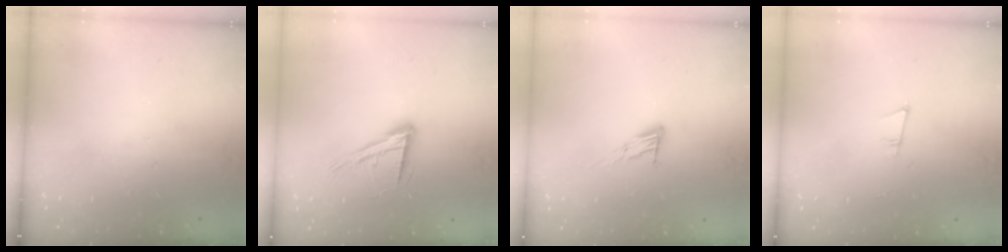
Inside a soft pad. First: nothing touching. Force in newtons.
{"total": 14.6, "press": 14.0, "slide": 3.9}
{"total": 7.2, "press": 7.2, "slide": 0.4}
{"total": 5.7, "press": 4.9, "slide": 2.8}